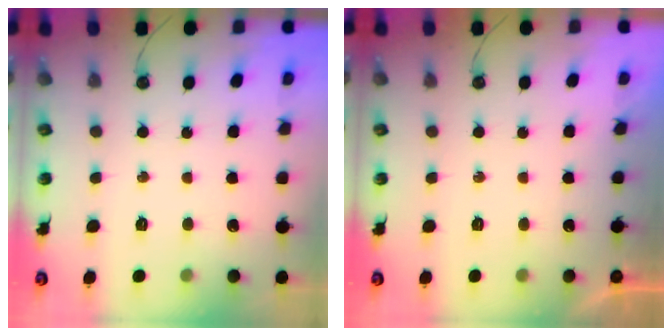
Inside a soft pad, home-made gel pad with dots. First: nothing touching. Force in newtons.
{"total": 0.0}